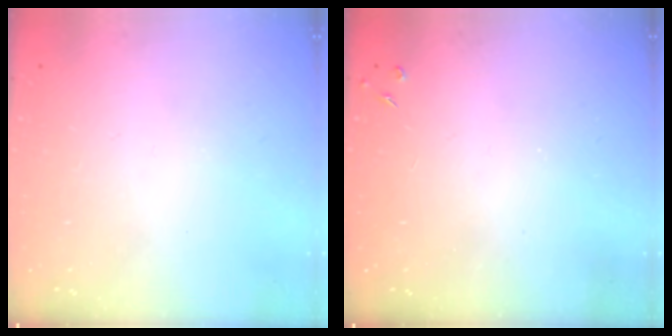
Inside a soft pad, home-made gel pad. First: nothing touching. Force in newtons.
{"total": 2.5, "press": 2.5, "slide": 0.5}